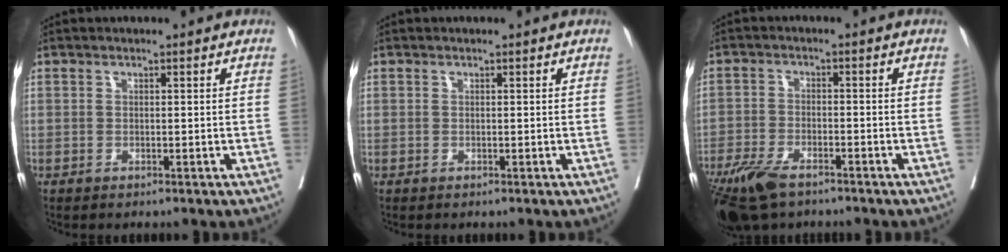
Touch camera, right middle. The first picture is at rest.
{"total": 0.0}
{"total": 9.5, "force": [-6.9, 3.3, 5.6], "torque": [-0.106, -0.018, -0.123]}